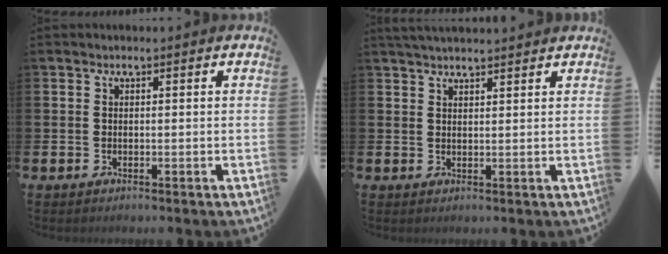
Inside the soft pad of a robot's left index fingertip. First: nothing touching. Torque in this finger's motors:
{"motor_torque": [0.85, -1.14, 0.36, 0.11]}